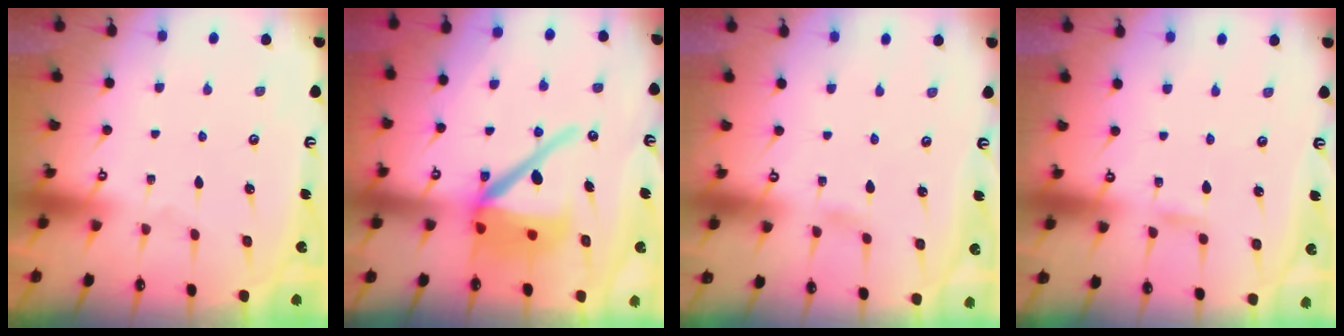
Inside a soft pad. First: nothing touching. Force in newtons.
{"total": 15.3, "press": 15.1, "slide": 2.2}
{"total": 1.2, "press": 1.2, "slide": 0.1}
{"total": 3.0, "press": 3.0, "slide": 0.2}